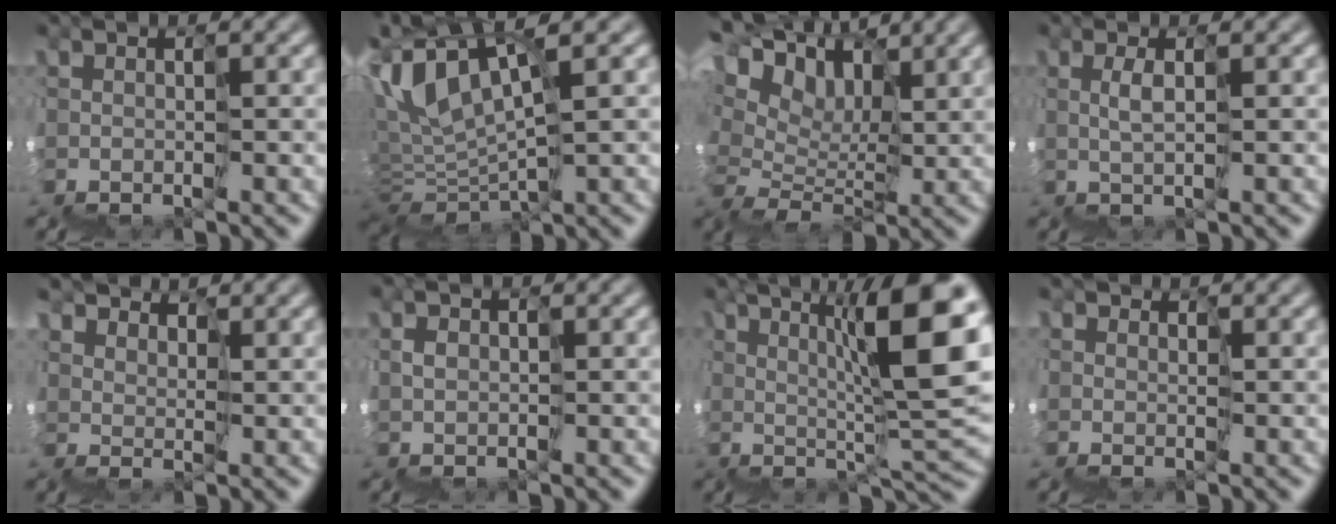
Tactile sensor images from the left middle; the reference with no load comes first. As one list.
[{"total": 6.0, "force": [3.4, 1.5, 4.7], "torque": [-0.122, 0.018, 0.059]}, {"total": 6.6, "force": [4.6, 3.2, 3.6], "torque": [-0.079, 0.033, 0.077]}, {"total": 1.6, "force": [0.7, -1.5, 0.0], "torque": [-0.004, 0.014, 0.014]}, {"total": 3.9, "force": [3.8, -0.1, -0.8], "torque": [0.012, 0.017, 0.067]}, {"total": 0.9, "force": [0.3, 0.5, 0.6], "torque": [-0.010, 0.010, 0.005]}, {"total": 9.7, "force": [4.2, 0.4, 8.8], "torque": [-0.118, 0.031, 0.071]}, {"total": 1.1, "force": [1.1, 0.2, -0.1], "torque": [-0.004, 0.009, 0.018]}]